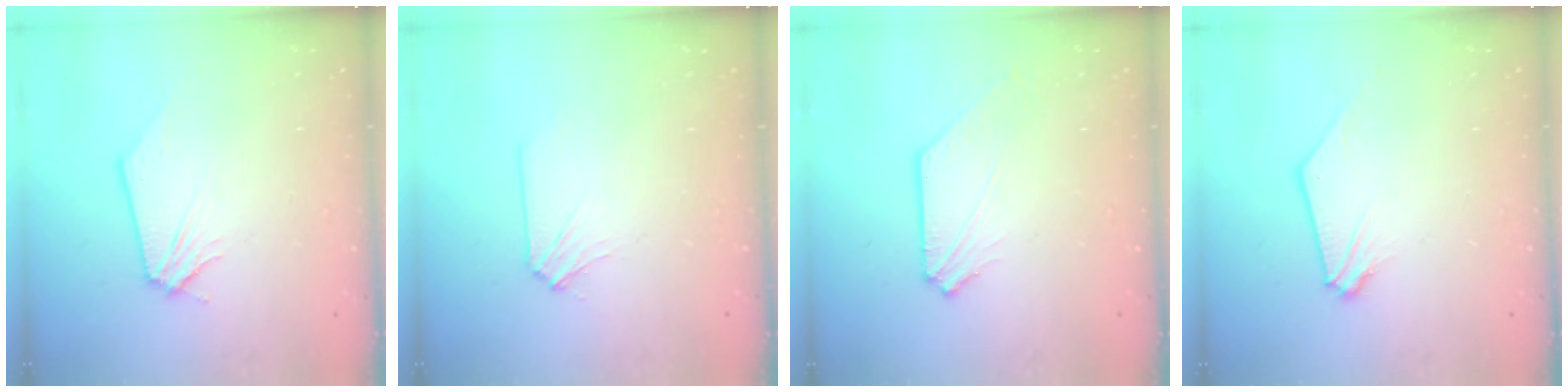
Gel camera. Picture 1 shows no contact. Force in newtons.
{"total": 2.1, "press": 2.1, "slide": 0.4}
{"total": 1.0, "press": 1.0, "slide": 0.1}
{"total": 0.0}